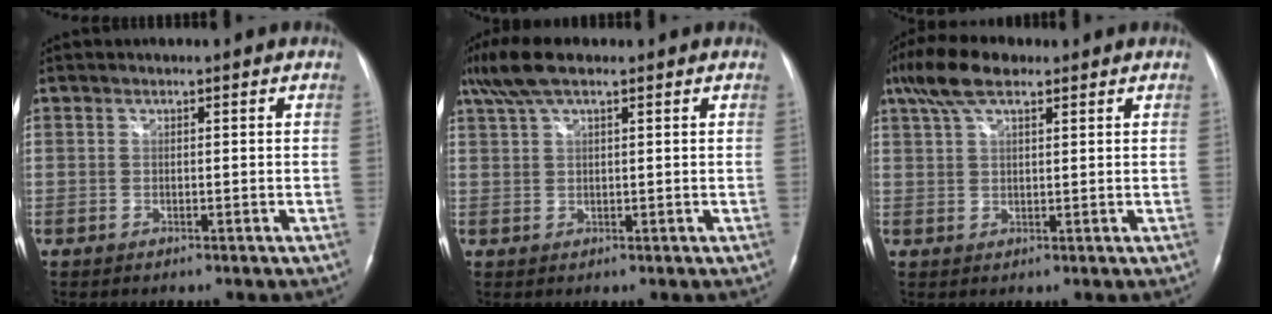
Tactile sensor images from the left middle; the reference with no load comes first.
{"total": 6.4, "force": [4.4, 1.6, 4.4], "torque": [-0.099, 0.030, 0.084]}
{"total": 7.4, "force": [4.8, 2.4, 5.0], "torque": [-0.108, 0.028, 0.090]}